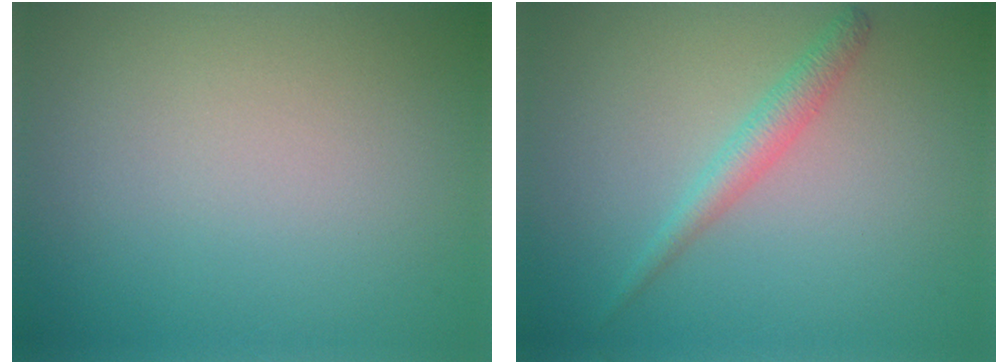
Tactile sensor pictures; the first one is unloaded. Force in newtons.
{"total": 1.9, "press": 1.9, "slide": 0.1}